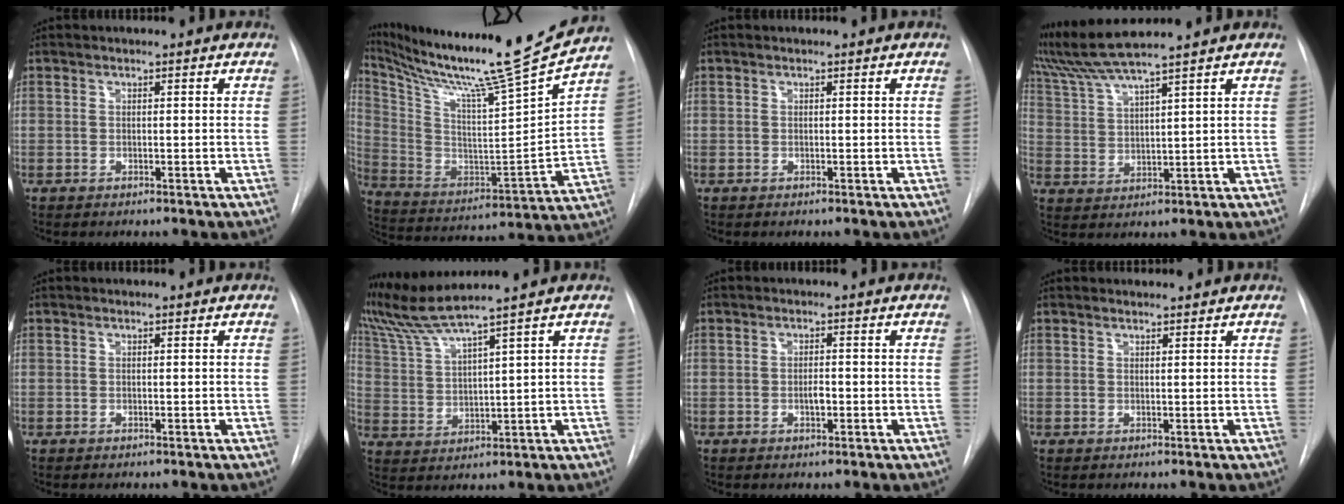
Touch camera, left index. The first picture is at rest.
{"total": 24.5, "force": [21.5, -2.4, 11.5], "torque": [-0.222, -0.078, 0.344]}
{"total": 0.0}
{"total": 8.5, "force": [7.6, -1.9, 3.5], "torque": [-0.076, 0.015, 0.149]}
{"total": 0.0}
{"total": 7.6, "force": [6.5, -2.4, 2.9], "torque": [-0.070, -0.001, 0.136]}
{"total": 1.5, "force": [-0.4, 0.6, 1.3], "torque": [-0.022, 0.002, -0.008]}
{"total": 1.3, "force": [1.3, 0.1, 0.0], "torque": [-0.008, 0.012, 0.025]}